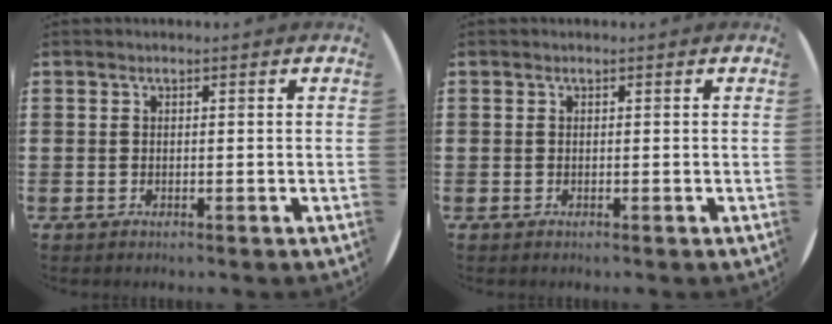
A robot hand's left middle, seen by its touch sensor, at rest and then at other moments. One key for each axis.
{"total": 0.0}